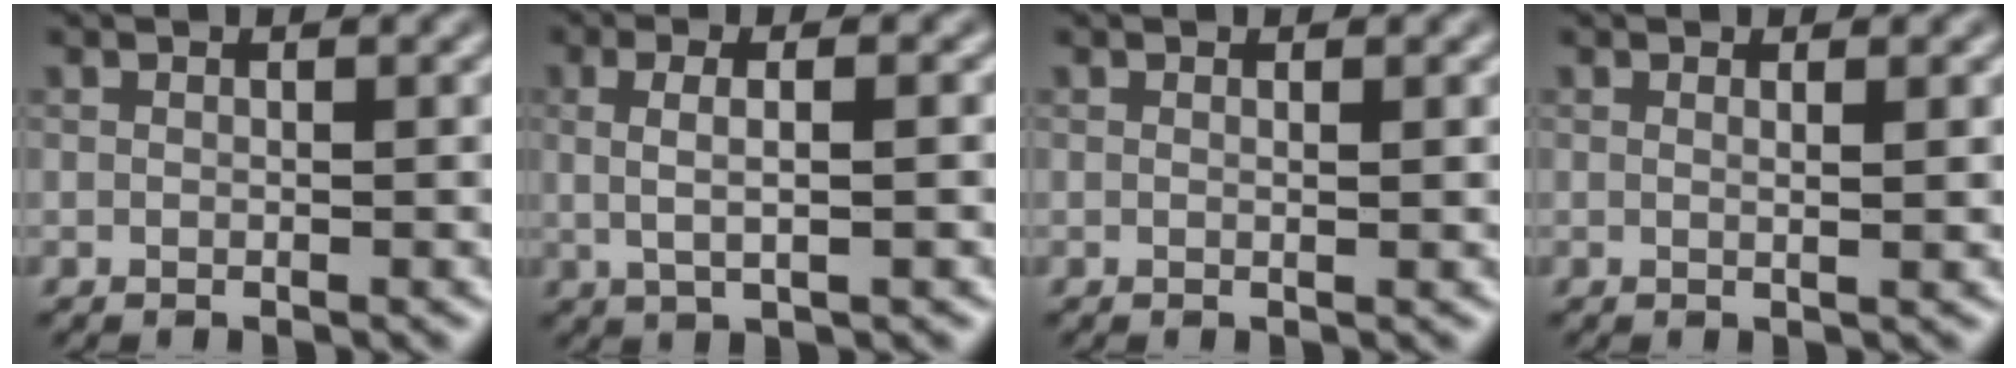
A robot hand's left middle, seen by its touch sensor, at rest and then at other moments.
{"total": 3.2, "force": [0.2, 0.9, 3.1], "torque": [-0.051, -0.003, 0.001]}
{"total": 0.6, "force": [0.0, 0.2, 0.6], "torque": [0.001, 0.004, 0.003]}
{"total": 1.1, "force": [0.1, 0.4, 1.1], "torque": [-0.008, 0.005, 0.003]}